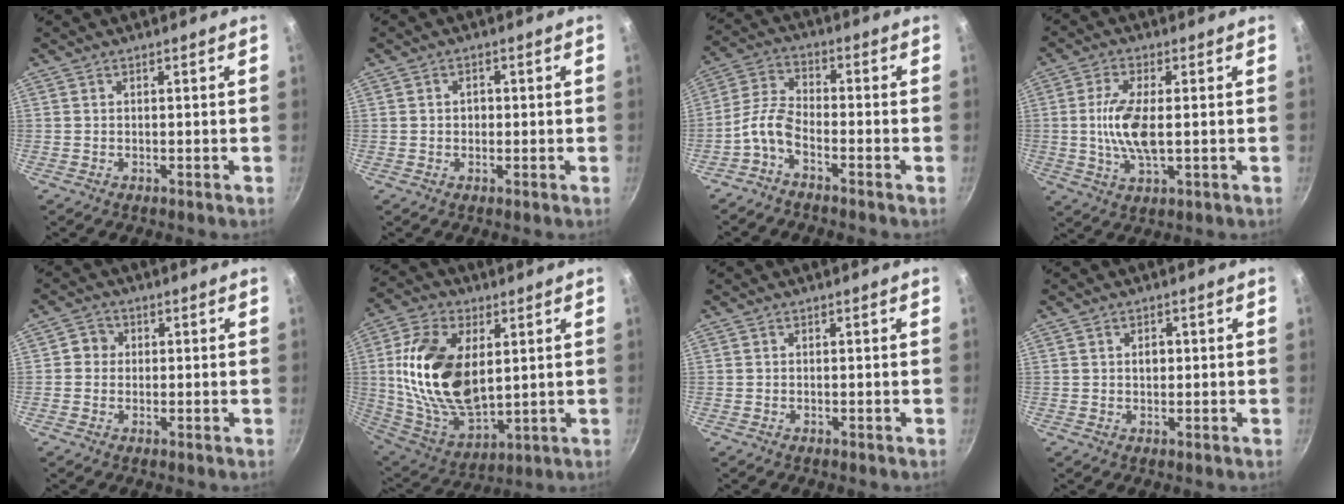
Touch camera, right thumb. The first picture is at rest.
{"total": 2.0, "force": [0.0, 1.7, 1.1], "torque": [-0.010, 0.002, -0.002]}
{"total": 6.0, "force": [-3.5, 2.3, 4.2], "torque": [-0.101, 0.033, -0.084]}
{"total": 9.2, "force": [0.0, 3.6, 8.4], "torque": [-0.171, -0.001, -0.004]}
{"total": 3.0, "force": [0.2, 2.9, 0.9], "torque": [0.007, 0.003, -0.006]}
{"total": 21.1, "force": [3.6, 12.4, 16.7], "torque": [-0.302, -0.014, 0.079]}
{"total": 0.0}
{"total": 2.0, "force": [0.3, 1.4, 1.4], "torque": [-0.012, 0.003, 0.005]}